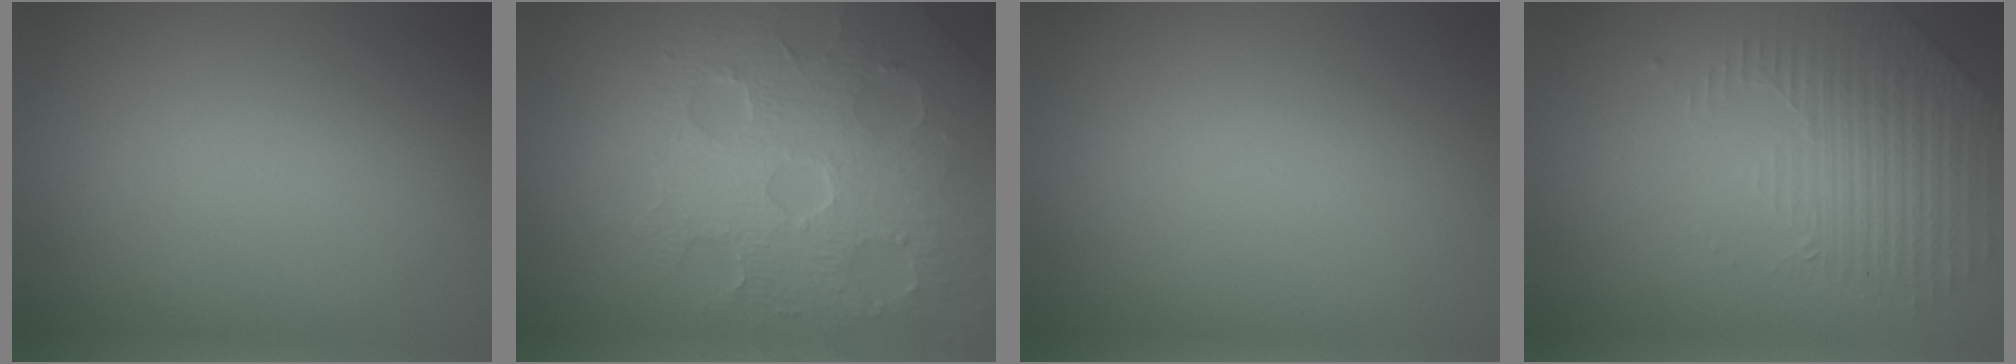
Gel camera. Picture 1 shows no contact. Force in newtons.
{"total": 9.0, "press": 6.0, "slide": 6.6}
{"total": 0.0}
{"total": 2.1, "press": 1.8, "slide": 1.0}